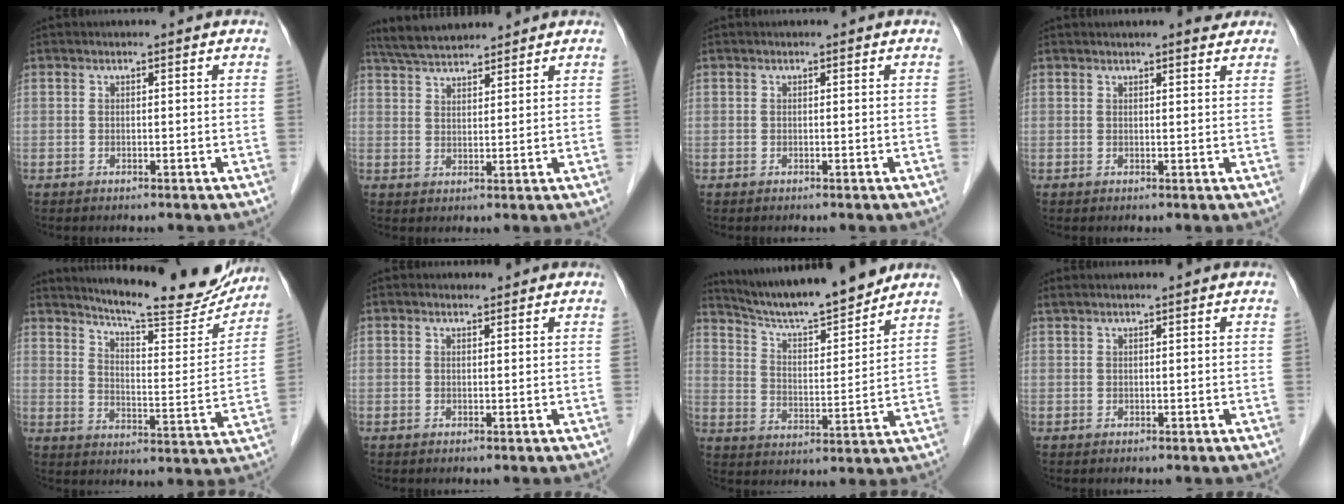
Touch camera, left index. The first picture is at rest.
{"total": 7.5, "force": [6.9, 1.3, 2.7], "torque": [-0.053, 0.027, 0.128]}
{"total": 0.0}
{"total": 4.3, "force": [3.8, 0.7, 1.8], "torque": [-0.024, 0.010, 0.044]}
{"total": 20.1, "force": [18.4, 2.3, 7.7], "torque": [-0.111, -0.046, 0.242]}
{"total": 0.7, "force": [0.5, 0.4, 0.1], "torque": [-0.007, 0.000, 0.007]}
{"total": 14.1, "force": [13.0, 0.6, 5.5], "torque": [-0.097, -0.002, 0.218]}
{"total": 0.9, "force": [0.7, -0.1, 0.6], "torque": [-0.013, 0.014, 0.020]}